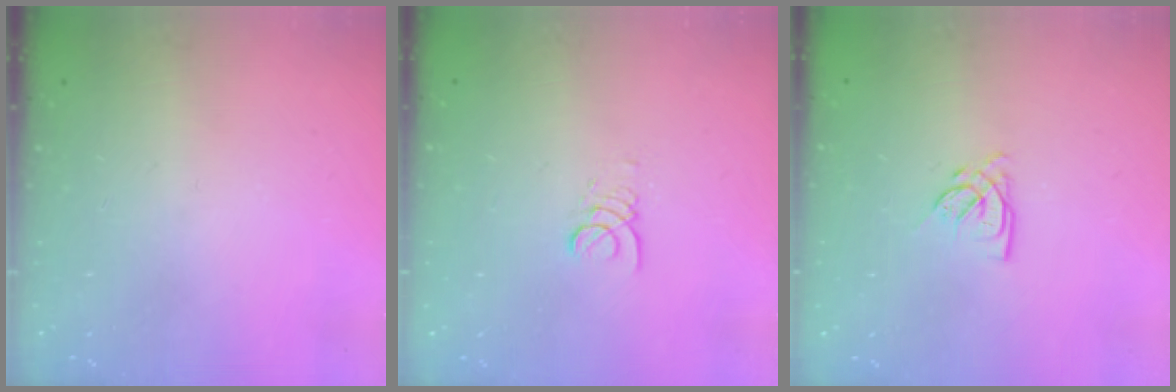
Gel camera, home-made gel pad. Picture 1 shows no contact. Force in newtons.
{"total": 1.4, "press": 1.4, "slide": 0.2}
{"total": 4.2, "press": 4.2, "slide": 0.3}